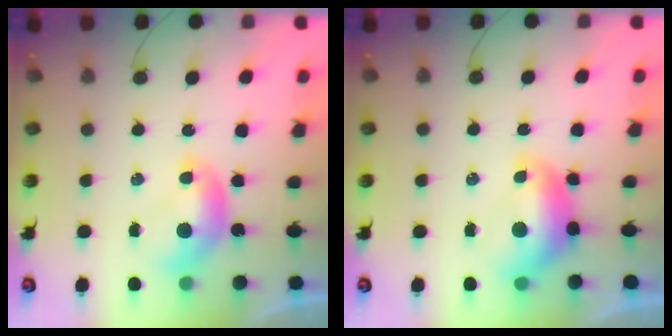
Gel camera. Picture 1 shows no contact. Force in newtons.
{"total": 1.2, "press": 1.1, "slide": 0.4}